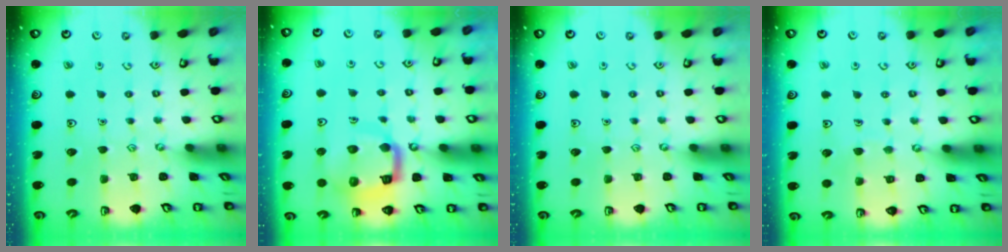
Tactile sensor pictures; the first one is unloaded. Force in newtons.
{"total": 12.6, "press": 12.6, "slide": 1.4}
{"total": 0.0}
{"total": 4.3, "press": 4.3, "slide": 0.4}